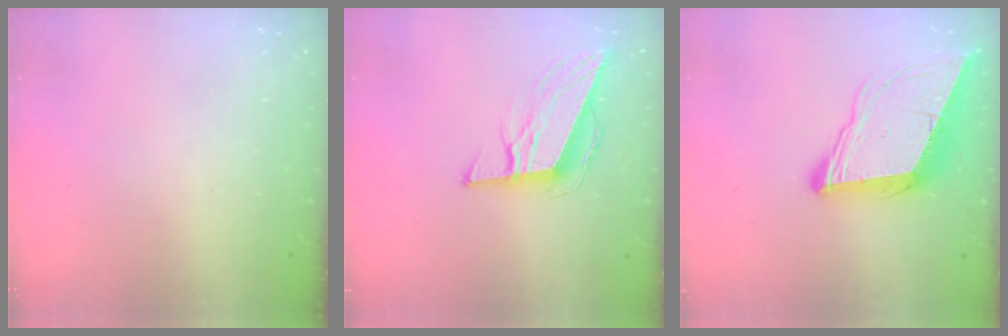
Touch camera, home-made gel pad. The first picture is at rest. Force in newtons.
{"total": 10.7, "press": 10.2, "slide": 3.3}
{"total": 11.1, "press": 10.6, "slide": 3.3}